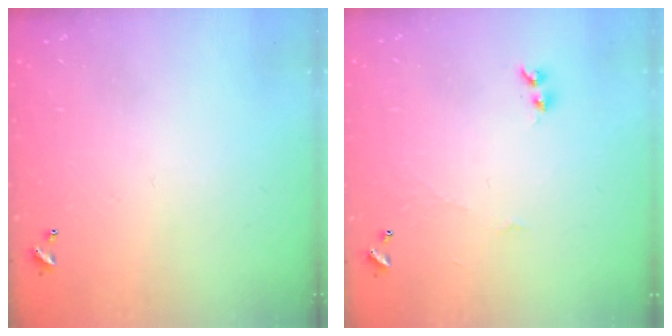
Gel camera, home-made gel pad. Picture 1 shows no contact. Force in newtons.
{"total": 1.9, "press": 1.8, "slide": 0.5}